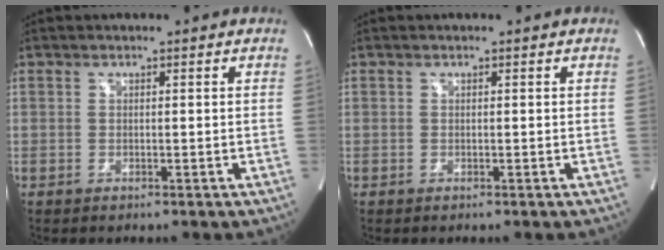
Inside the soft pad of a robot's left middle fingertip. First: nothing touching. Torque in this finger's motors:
{"motor_torque": [-0.06, 0.01, 0.01, 0.01]}